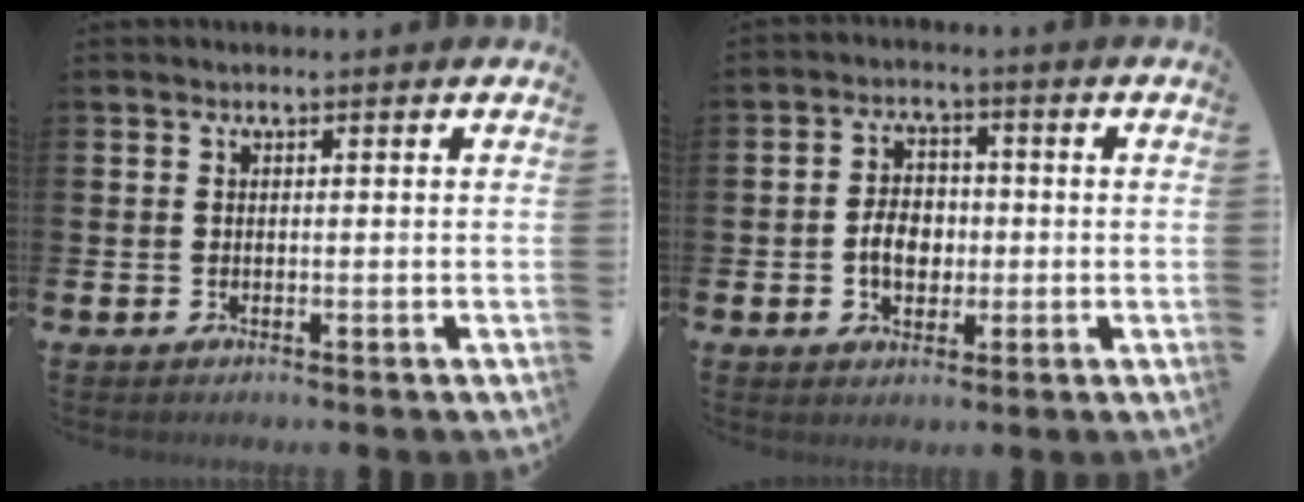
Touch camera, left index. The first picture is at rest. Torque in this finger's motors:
{"motor_torque": [0.70, 0.38, 0.16, 0.13]}